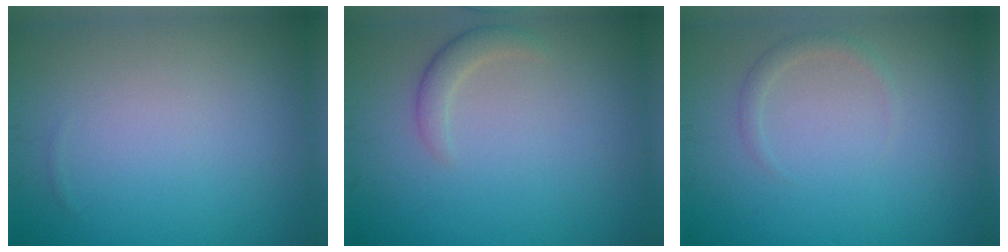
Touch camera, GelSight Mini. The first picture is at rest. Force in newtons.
{"total": 1.7, "press": 1.7, "slide": 0.1}
{"total": 1.1, "press": 1.1, "slide": 0.1}